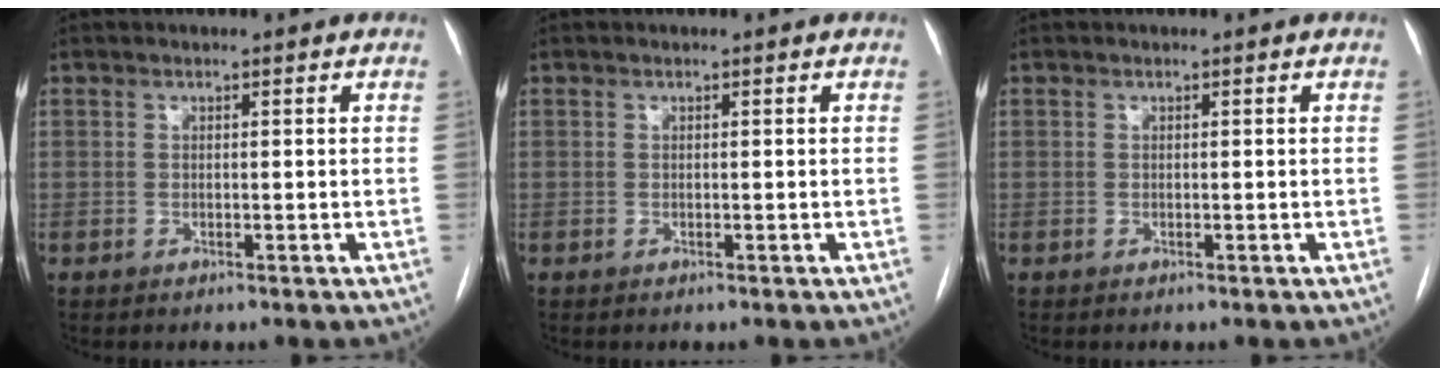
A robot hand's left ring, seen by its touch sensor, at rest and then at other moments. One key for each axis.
{"total": 0.0}
{"total": 0.0}